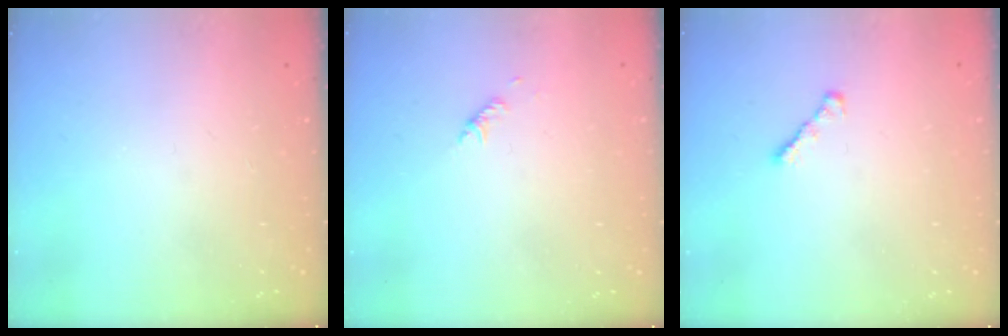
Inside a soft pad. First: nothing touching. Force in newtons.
{"total": 2.8, "press": 2.7, "slide": 0.6}
{"total": 2.4, "press": 2.3, "slide": 0.6}